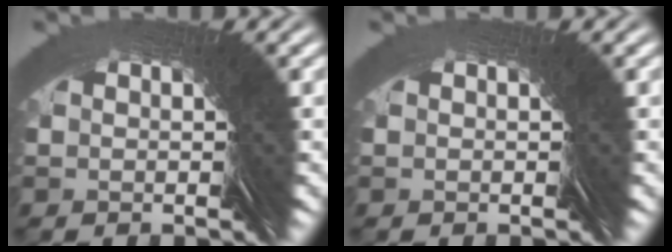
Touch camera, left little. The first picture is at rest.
{"total": 0.0}